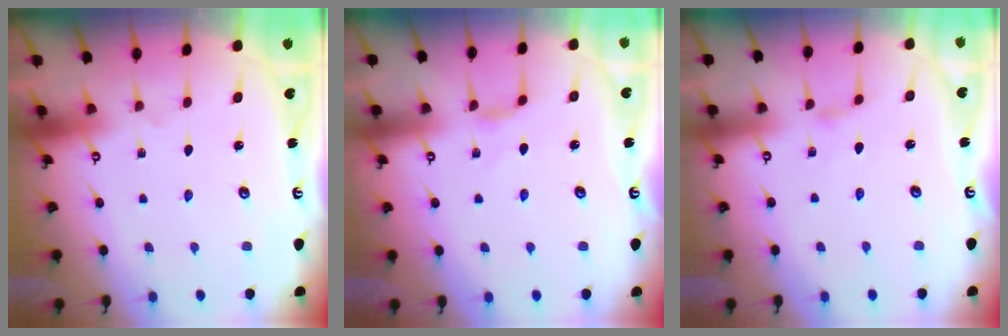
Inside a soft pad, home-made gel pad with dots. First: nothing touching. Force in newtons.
{"total": 2.8, "press": 2.8, "slide": 0.6}
{"total": 1.6, "press": 1.6, "slide": 0.3}